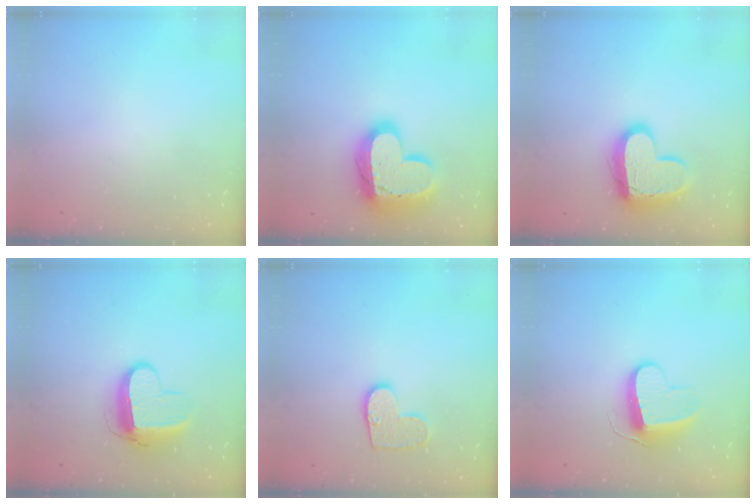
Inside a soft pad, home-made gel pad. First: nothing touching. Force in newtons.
{"total": 19.8, "press": 19.7, "slide": 1.5}
{"total": 14.9, "press": 14.9, "slide": 1.4}
{"total": 11.1, "press": 11.0, "slide": 0.9}
{"total": 9.8, "press": 9.8, "slide": 0.4}
{"total": 10.2, "press": 10.2, "slide": 0.3}